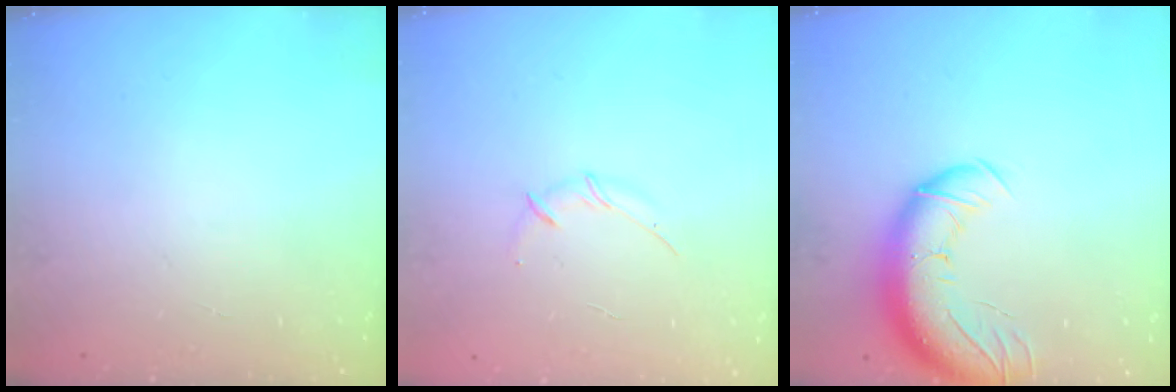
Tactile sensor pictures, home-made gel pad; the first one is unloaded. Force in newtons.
{"total": 3.0, "press": 2.9, "slide": 0.8}
{"total": 15.2, "press": 14.7, "slide": 3.6}